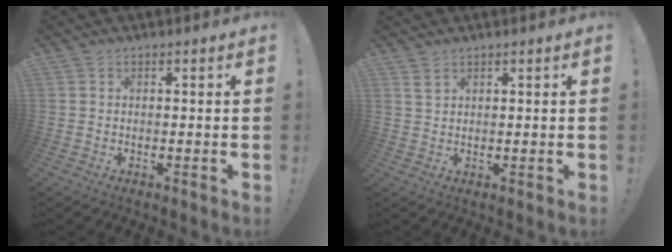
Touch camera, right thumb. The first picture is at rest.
{"total": 1.8, "force": [1.3, 0.6, 1.0], "torque": [-0.017, -0.004, 0.024]}